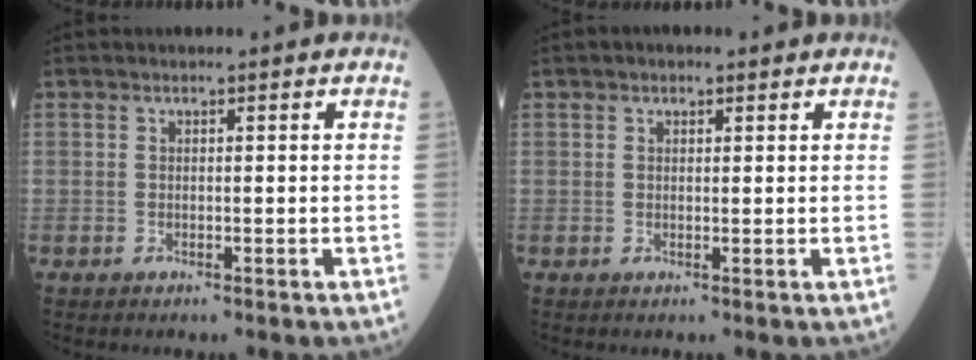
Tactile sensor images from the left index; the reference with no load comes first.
{"total": 1.2, "force": [0.8, 0.8, 0.5], "torque": [-0.010, 0.010, 0.008]}